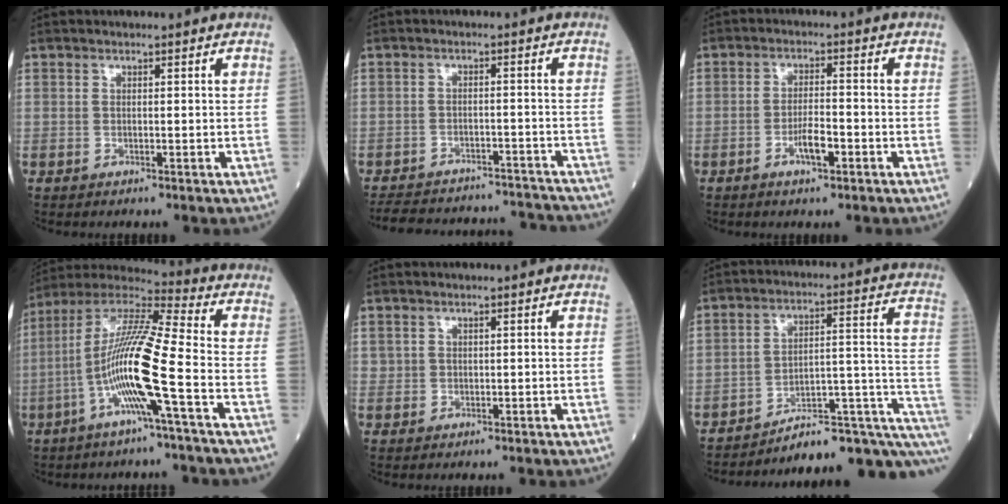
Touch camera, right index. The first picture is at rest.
{"total": 18.2, "force": [-17.2, 3.9, 4.4], "torque": [-0.102, 0.002, -0.224]}
{"total": 4.3, "force": [-2.0, 1.0, 3.7], "torque": [-0.068, 0.003, -0.037]}
{"total": 14.8, "force": [-4.3, -0.4, 14.2], "torque": [-0.281, 0.006, -0.094]}
{"total": 0.6, "force": [0.2, 0.5, 0.1], "torque": [0.007, 0.001, 0.002]}
{"total": 14.5, "force": [-10.6, 3.6, 9.3], "torque": [-0.069, 0.080, -0.139]}